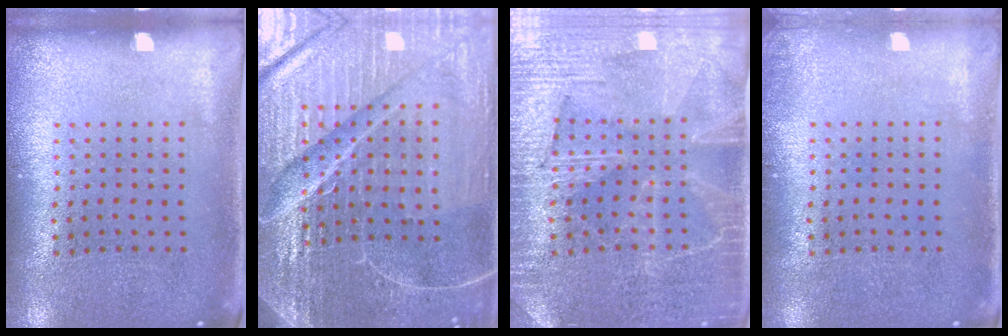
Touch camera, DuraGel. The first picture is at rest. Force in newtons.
{"total": 6.4, "press": 5.7, "slide": 3.0}
{"total": 3.9, "press": 3.6, "slide": 1.3}
{"total": 0.6, "press": 0.6, "slide": 0.2}